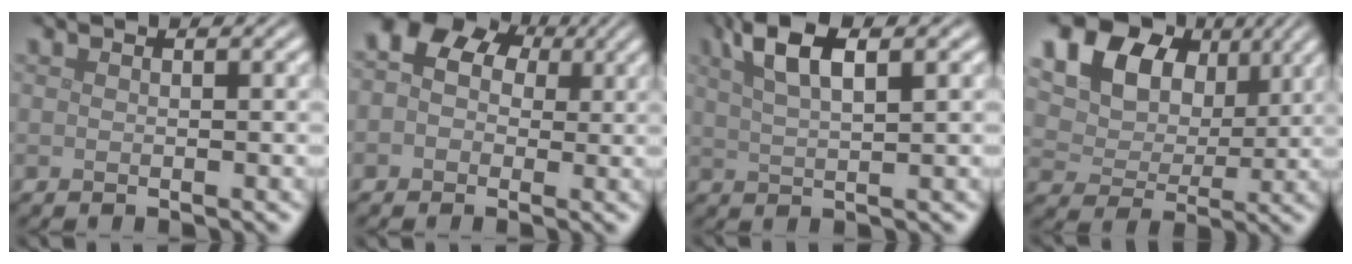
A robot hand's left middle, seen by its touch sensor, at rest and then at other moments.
{"total": 7.7, "force": [2.1, 6.3, 3.8], "torque": [-0.052, 0.036, -0.014]}
{"total": 5.5, "force": [2.9, 1.7, 4.4], "torque": [-0.081, 0.012, 0.051]}
{"total": 17.3, "force": [8.3, 12.5, 8.5], "torque": [-0.198, 0.036, 0.157]}